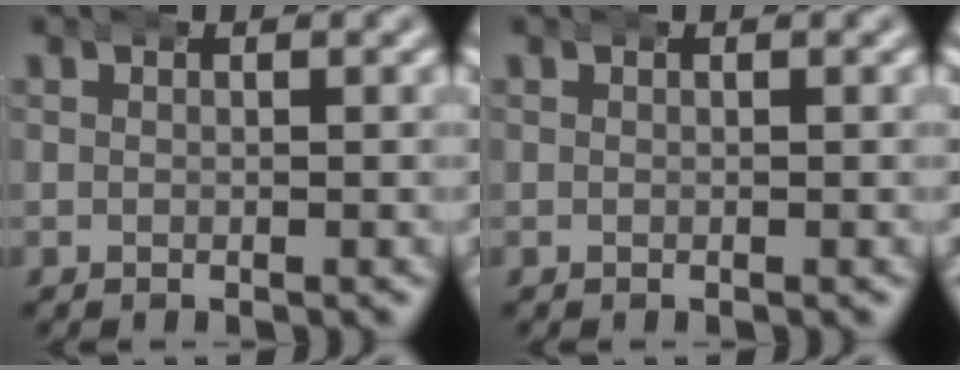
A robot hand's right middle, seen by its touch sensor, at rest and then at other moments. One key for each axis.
{"total": 0.0}